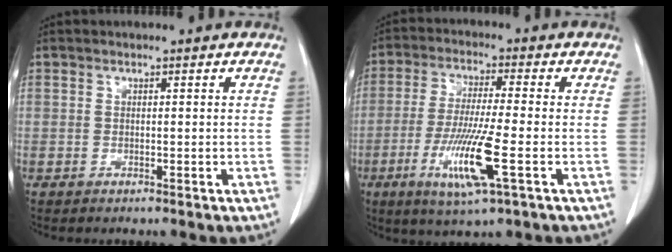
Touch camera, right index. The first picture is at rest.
{"total": 11.1, "force": [-3.9, 0.2, 10.4], "torque": [-0.208, -0.022, -0.074]}